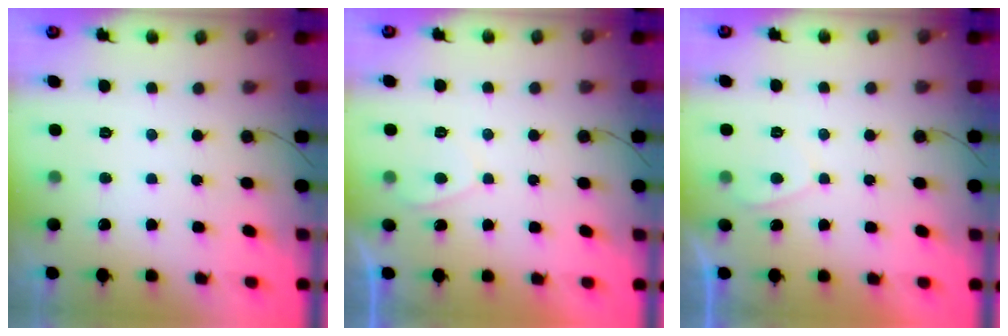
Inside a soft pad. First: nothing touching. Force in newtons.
{"total": 1.2, "press": 1.1, "slide": 0.5}
{"total": 1.2, "press": 1.1, "slide": 0.5}